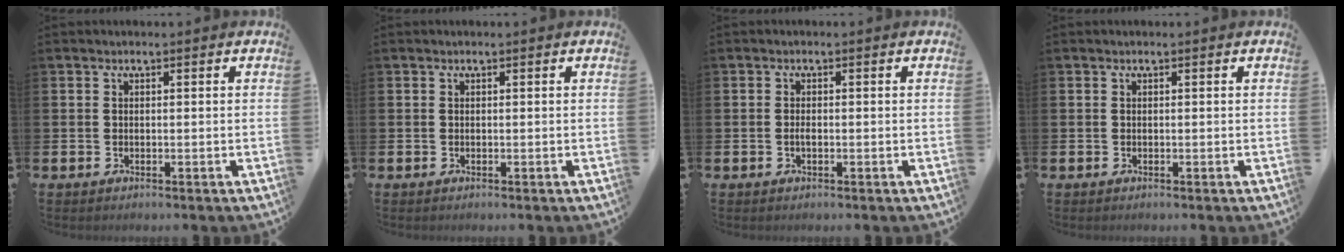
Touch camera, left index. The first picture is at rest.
{"total": 0.0}
{"total": 1.0, "force": [-0.3, 0.4, 0.8], "torque": [-0.013, -0.001, -0.006]}
{"total": 0.0}